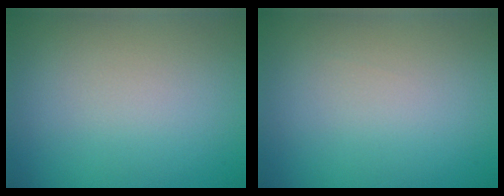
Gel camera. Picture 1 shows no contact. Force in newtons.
{"total": 0.0}